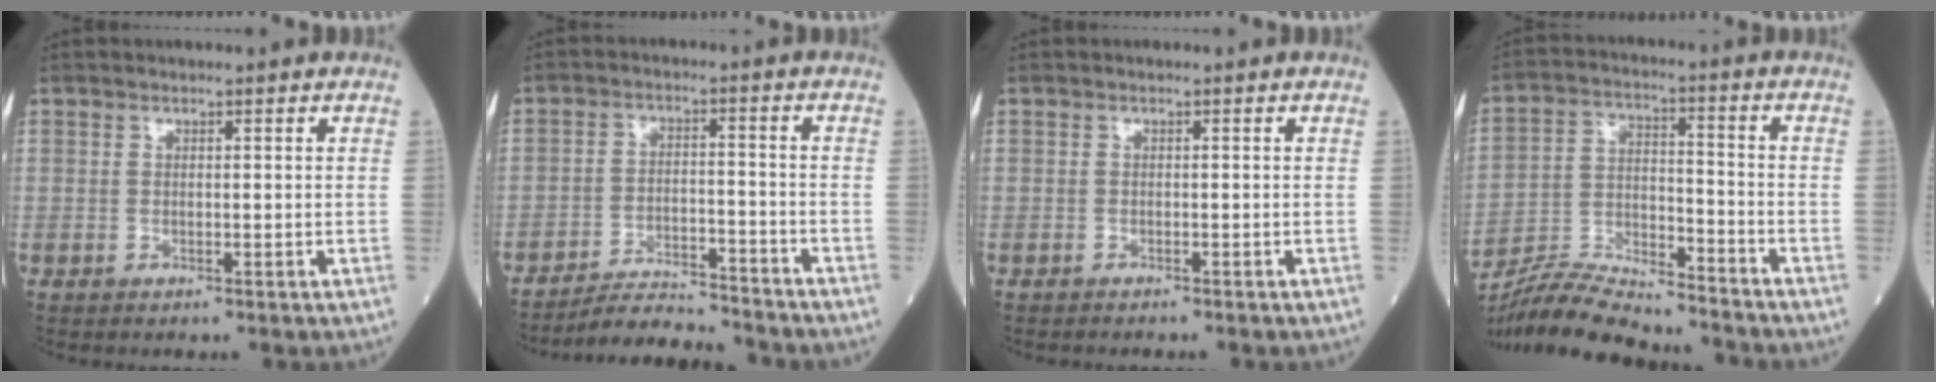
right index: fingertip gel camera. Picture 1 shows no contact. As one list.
[{"total": 9.2, "force": [-9.1, 0.4, 1.7], "torque": [-0.023, 0.000, -0.155]}, {"total": 1.4, "force": [-1.3, 0.1, 0.5], "torque": [-0.009, -0.001, -0.017]}, {"total": 15.1, "force": [-14.3, 1.0, 4.6], "torque": [-0.086, 0.007, -0.250]}]